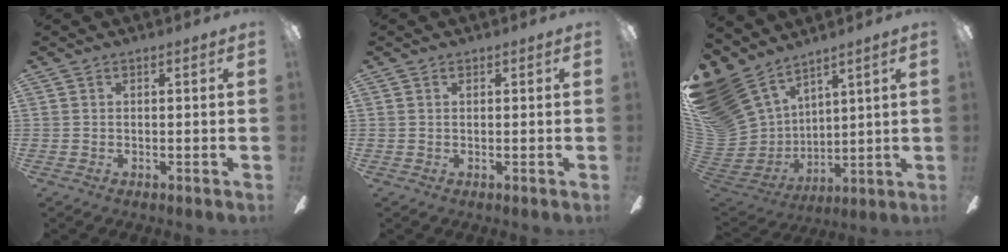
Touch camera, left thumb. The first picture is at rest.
{"total": 0.6, "force": [0.3, 0.4, 0.4], "torque": [-0.009, 0.002, 0.005]}
{"total": 21.0, "force": [12.7, 13.9, 9.4], "torque": [-0.229, -0.080, 0.257]}